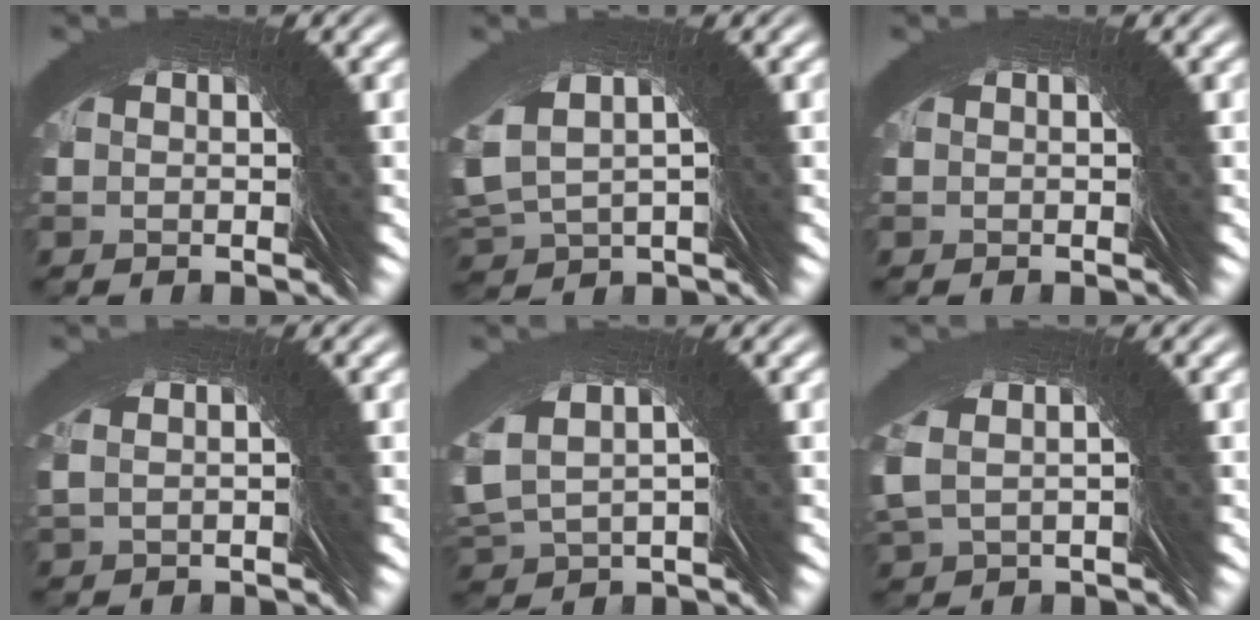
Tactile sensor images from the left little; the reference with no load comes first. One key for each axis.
{"total": 3.3, "fx": 2.4, "fy": 1.4, "fz": 1.8, "tx": -0.054, "ty": 0.014, "tz": 0.033}
{"total": 0.0}
{"total": 1.7, "fx": 1.1, "fy": -1.3, "fz": -0.1, "tx": 0.010, "ty": 0.025, "tz": 0.009}
{"total": 3.0, "fx": 2.3, "fy": 0.9, "fz": 1.6, "tx": -0.045, "ty": 0.015, "tz": 0.032}
{"total": 2.2, "fx": 2.0, "fy": -0.8, "fz": 0.6, "tx": -0.014, "ty": 0.022, "tz": 0.025}